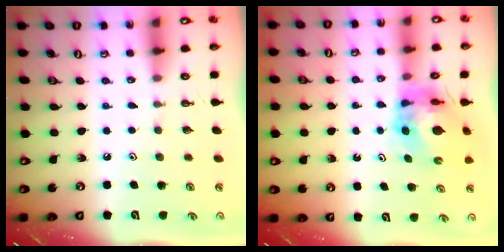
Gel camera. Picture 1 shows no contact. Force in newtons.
{"total": 9.5, "press": 9.5, "slide": 0.9}